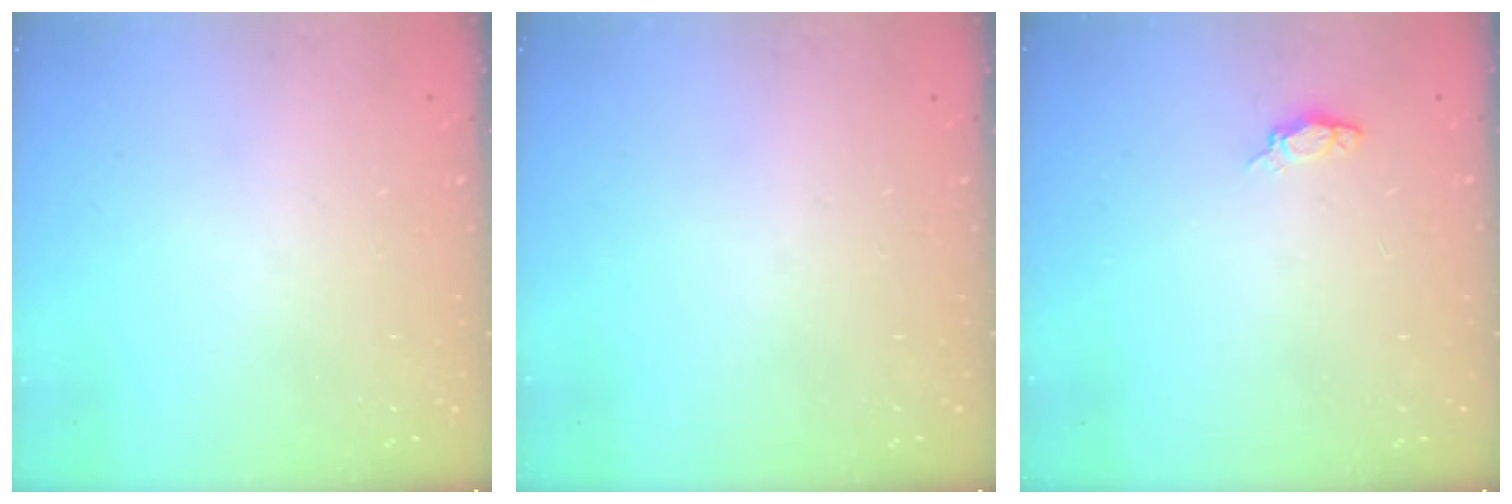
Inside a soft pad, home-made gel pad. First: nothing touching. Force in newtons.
{"total": 0.0}
{"total": 4.0, "press": 3.8, "slide": 1.2}